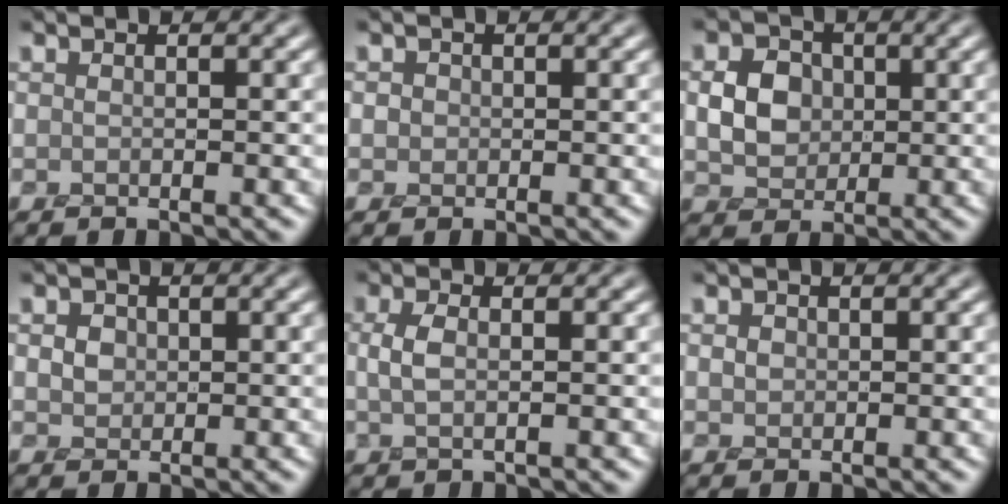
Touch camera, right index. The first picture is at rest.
{"total": 0.8, "force": [-0.2, 0.8, 0.0], "torque": [0.001, -0.003, -0.005]}
{"total": 3.4, "force": [0.0, 2.8, 1.9], "torque": [-0.037, -0.002, -0.001]}
{"total": 2.1, "force": [0.5, 1.8, 1.1], "torque": [-0.019, 0.007, 0.006]}
{"total": 1.1, "force": [0.0, 0.4, 1.0], "torque": [-0.030, 0.000, 0.000]}
{"total": 0.8, "force": [0.0, 0.8, 0.2], "torque": [-0.004, -0.004, 0.001]}